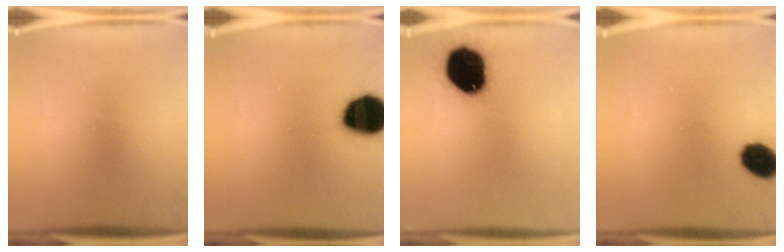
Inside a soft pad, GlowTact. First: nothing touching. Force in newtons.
{"total": 15.9}
{"total": 17.2}
{"total": 8.4}